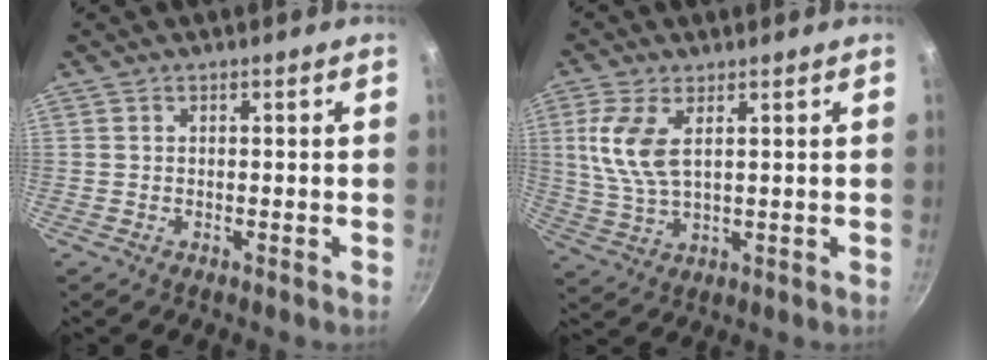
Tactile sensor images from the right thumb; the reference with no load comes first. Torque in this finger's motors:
{"motor_torque": [0.22, 0.09, 1.33, 0.25, 0.38]}